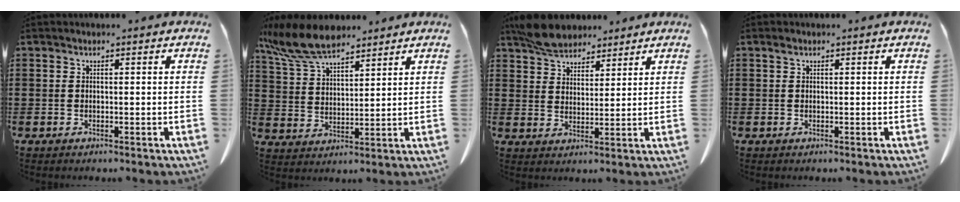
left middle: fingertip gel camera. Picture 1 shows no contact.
{"total": 9.5, "force": [7.5, 2.7, 5.2], "torque": [-0.135, -0.022, 0.138]}
{"total": 6.2, "force": [5.5, 2.3, 1.7], "torque": [-0.052, -0.006, 0.108]}
{"total": 0.6, "force": [0.3, 0.4, 0.3], "torque": [-0.008, 0.002, 0.007]}